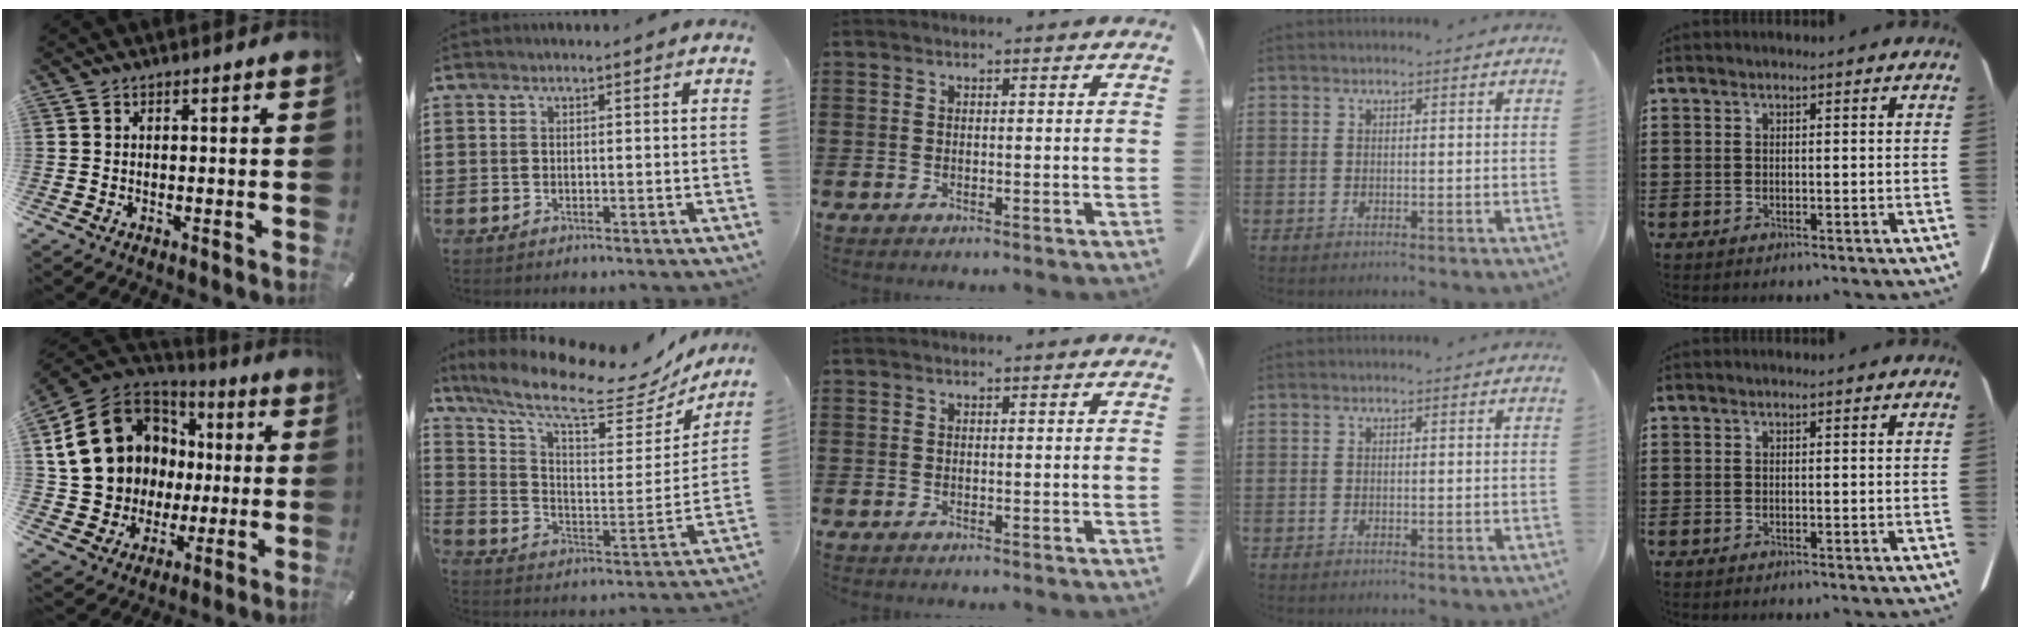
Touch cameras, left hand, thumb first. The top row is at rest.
{"thumb": {"total": 18.1, "force": [4.1, 16.1, 7.0], "torque": [-0.146, -0.026, 0.106]}, "index": {"total": 11.2, "force": [8.8, 2.4, 6.5], "torque": [-0.144, -0.059, 0.143]}}